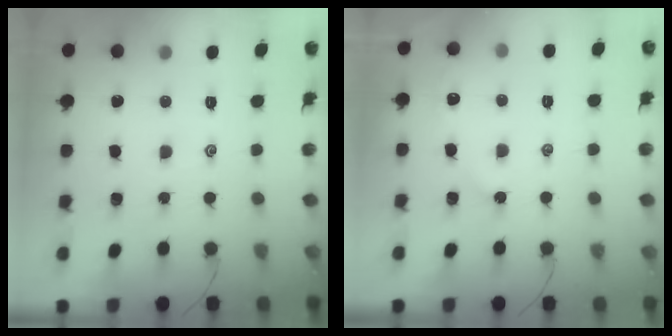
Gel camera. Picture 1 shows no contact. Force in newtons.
{"total": 2.9, "press": 2.8, "slide": 0.3}